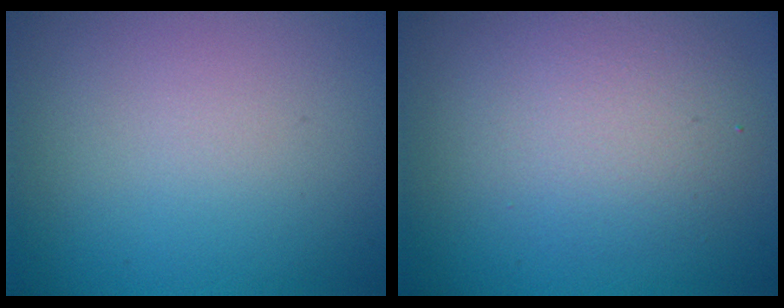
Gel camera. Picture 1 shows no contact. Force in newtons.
{"total": 4.1, "press": 4.1, "slide": 0.2}